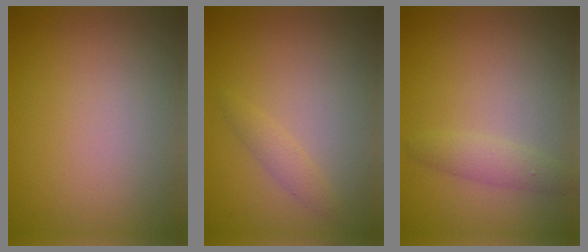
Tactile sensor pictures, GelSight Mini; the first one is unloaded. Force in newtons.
{"total": 1.2, "press": 1.2, "slide": 0.0}
{"total": 1.7, "press": 1.7, "slide": 0.1}